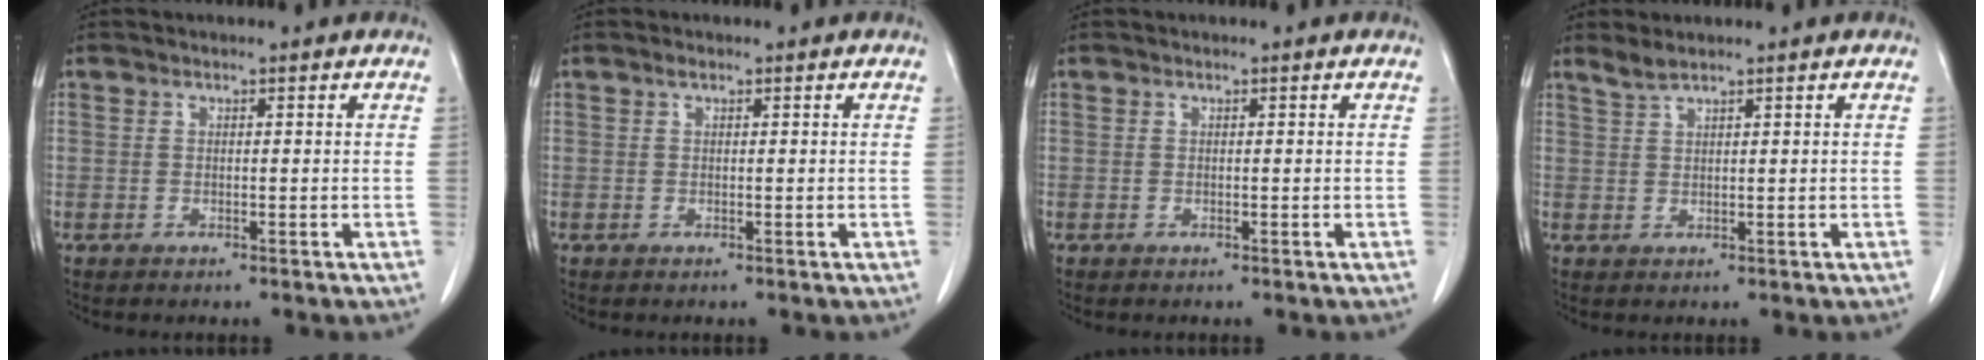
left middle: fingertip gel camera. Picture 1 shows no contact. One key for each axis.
{"total": 0.6, "fx": 0.4, "fy": 0.3, "fz": 0.4, "tx": -0.007, "ty": 0.003, "tz": 0.006}
{"total": 0.0}
{"total": 1.7, "fx": 1.5, "fy": -0.2, "fz": 0.7, "tx": -0.016, "ty": 0.005, "tz": 0.035}